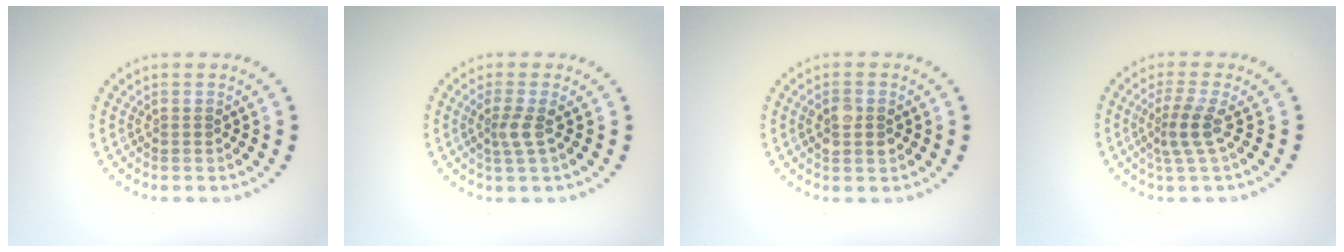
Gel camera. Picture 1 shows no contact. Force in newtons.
{"total": 1.8, "press": 1.4, "slide": 1.2}
{"total": 2.0, "press": 2.0, "slide": 0.2}
{"total": 2.4, "press": 1.7, "slide": 1.7}